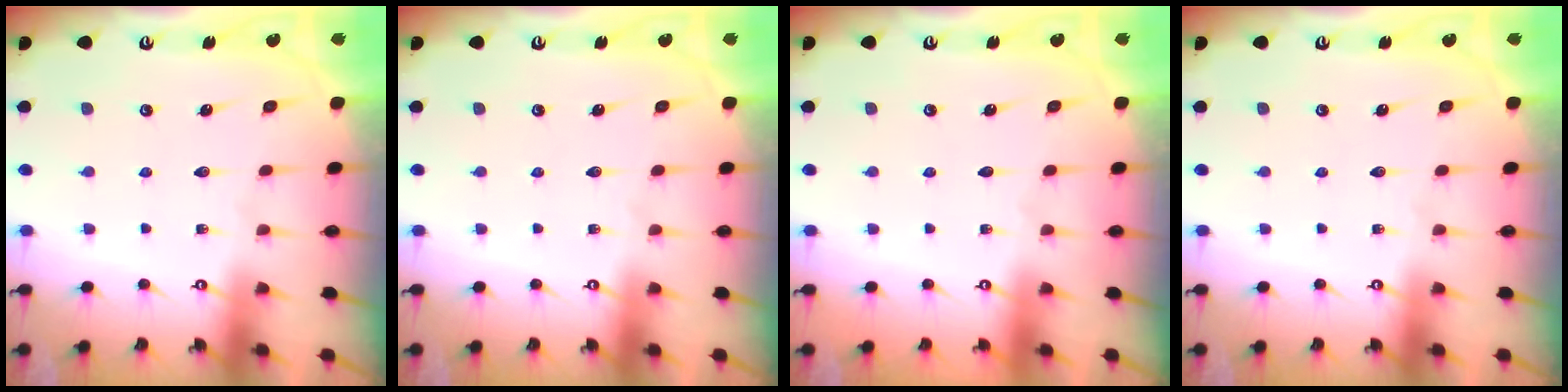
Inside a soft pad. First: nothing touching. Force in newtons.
{"total": 0.0}
{"total": 0.0}
{"total": 0.0}